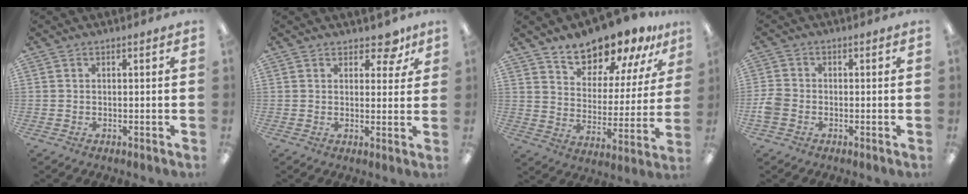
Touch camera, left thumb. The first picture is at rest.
{"total": 5.7, "force": [4.2, 2.9, 2.6], "torque": [-0.021, -0.026, 0.071]}
{"total": 14.3, "force": [13.0, 4.9, 3.6], "torque": [-0.063, -0.101, 0.236]}
{"total": 3.7, "force": [-1.5, 2.7, 1.9], "torque": [-0.033, 0.007, -0.026]}